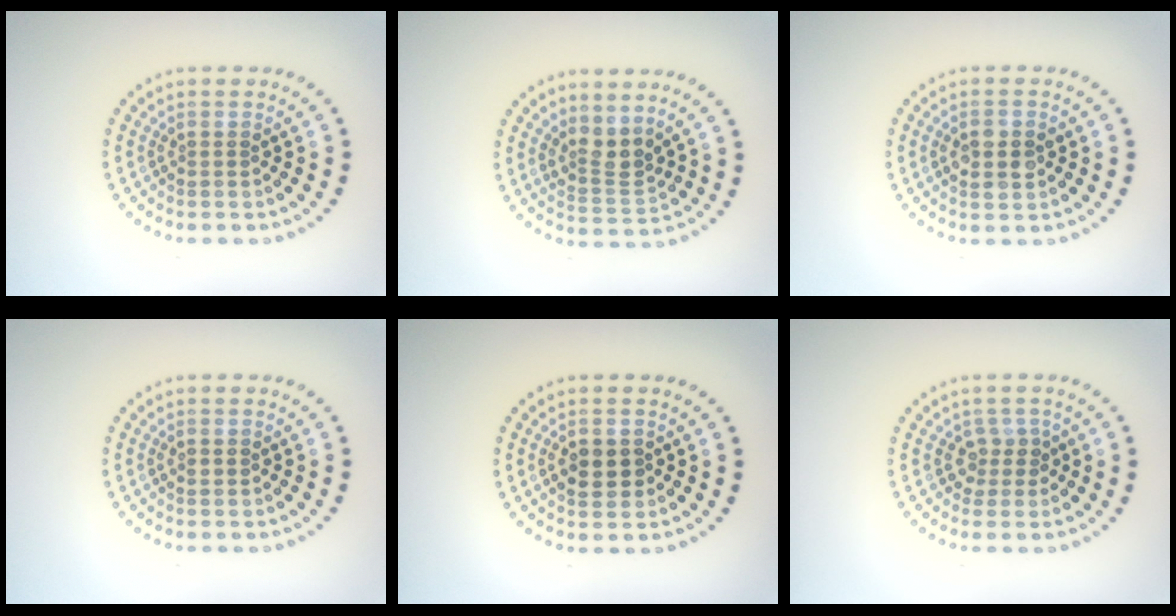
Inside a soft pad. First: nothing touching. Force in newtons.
{"total": 2.6, "press": 2.0, "slide": 1.6}
{"total": 2.9, "press": 2.9, "slide": 0.1}
{"total": 0.9, "press": 0.9, "slide": 0.0}
{"total": 2.5, "press": 2.5, "slide": 0.2}
{"total": 1.9, "press": 1.4, "slide": 1.3}